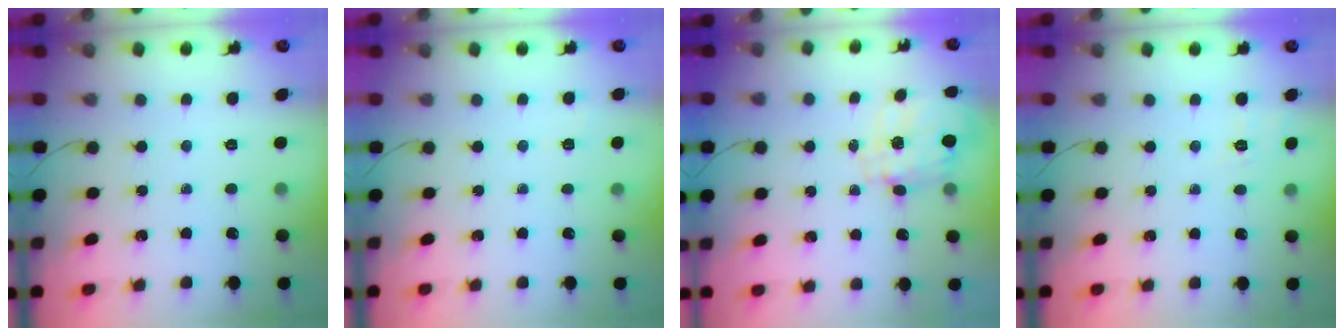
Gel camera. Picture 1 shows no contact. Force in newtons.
{"total": 1.3, "press": 0.0, "slide": 1.3}
{"total": 4.0, "press": 3.9, "slide": 0.9}
{"total": 2.1, "press": 0.8, "slide": 2.0}